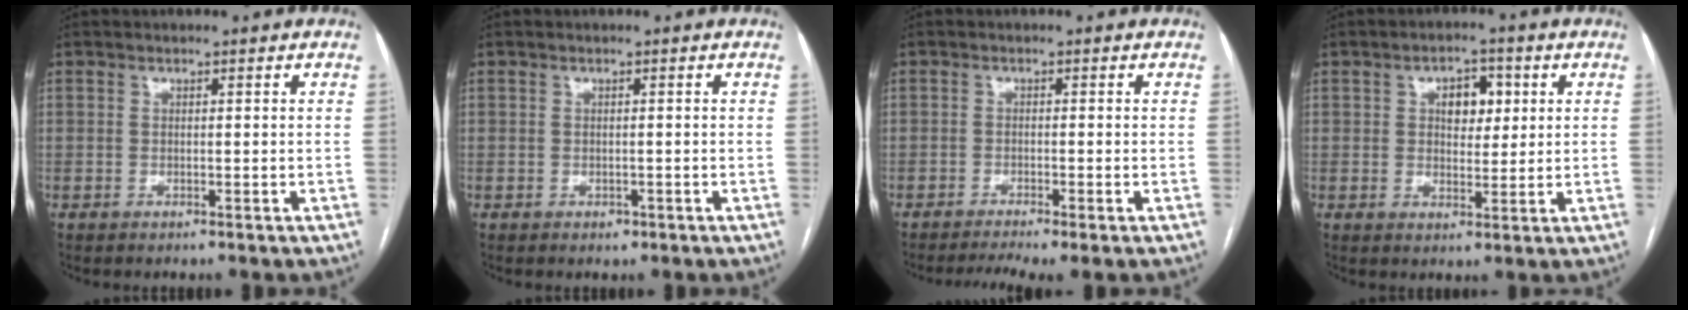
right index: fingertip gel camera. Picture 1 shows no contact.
{"total": 0.9, "force": [-0.4, 0.6, 0.4], "torque": [-0.005, 0.001, -0.003]}
{"total": 4.7, "force": [-3.5, 0.0, 3.2], "torque": [-0.055, -0.004, -0.057]}
{"total": 5.2, "force": [1.5, 3.0, 3.9], "torque": [-0.058, 0.013, 0.026]}